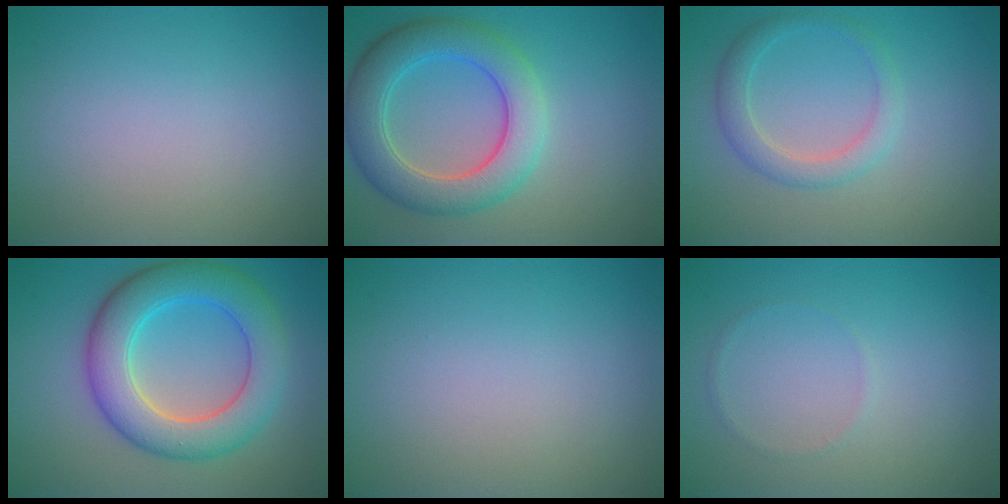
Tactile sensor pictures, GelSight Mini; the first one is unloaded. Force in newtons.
{"total": 6.6, "press": 6.5, "slide": 0.3}
{"total": 2.5, "press": 2.5, "slide": 0.1}
{"total": 7.7, "press": 7.7, "slide": 0.2}
{"total": 0.0}
{"total": 0.5, "press": 0.5, "slide": 0.1}